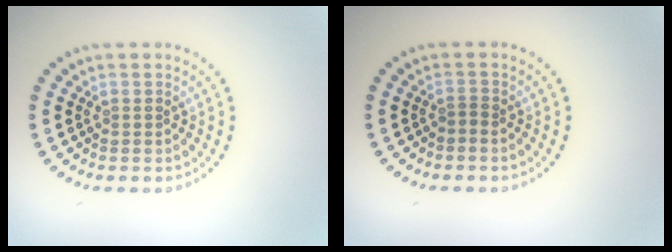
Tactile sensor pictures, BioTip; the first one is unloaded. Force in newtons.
{"total": 0.6, "press": 0.3, "slide": 0.5}